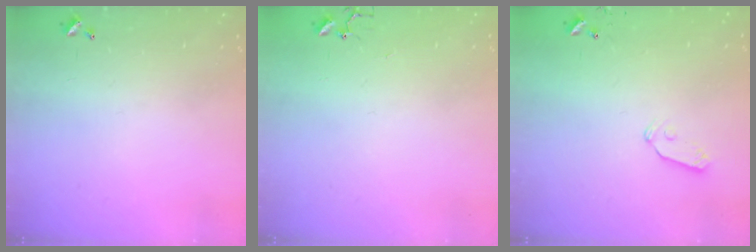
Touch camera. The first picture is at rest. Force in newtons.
{"total": 4.1, "press": 4.1, "slide": 0.2}
{"total": 5.6, "press": 5.6, "slide": 0.3}